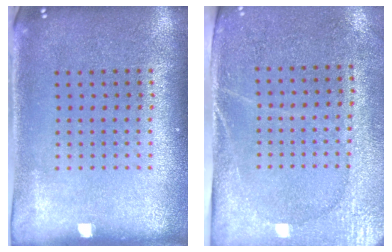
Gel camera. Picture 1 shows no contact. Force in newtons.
{"total": 2.9, "press": 2.5, "slide": 1.4}